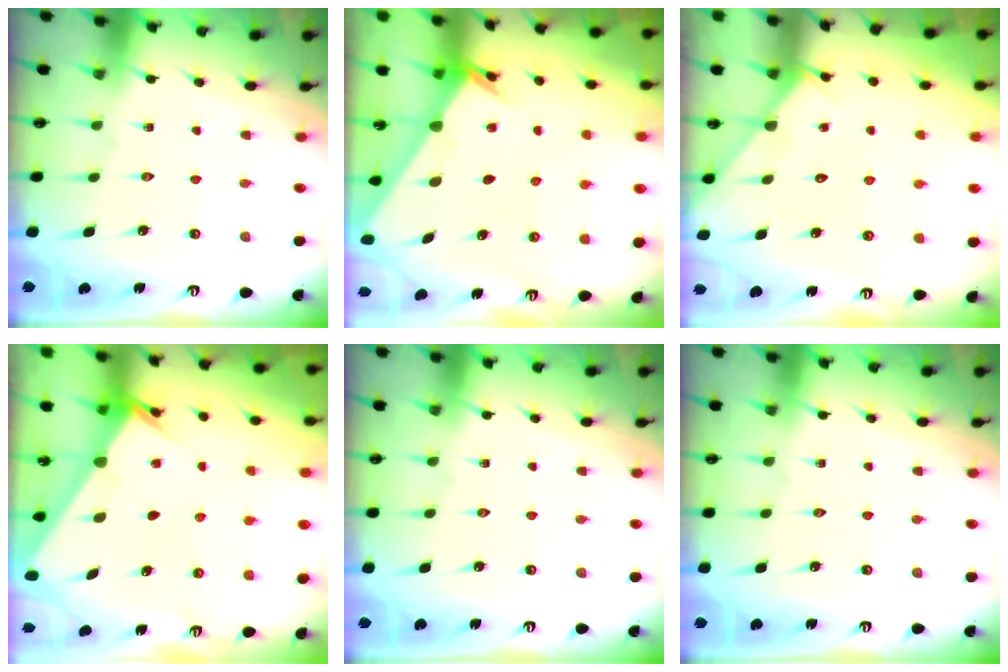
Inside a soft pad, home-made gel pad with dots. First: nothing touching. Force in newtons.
{"total": 2.4, "press": 2.4, "slide": 0.2}
{"total": 2.7, "press": 2.7, "slide": 0.3}
{"total": 2.1, "press": 2.1, "slide": 0.3}
{"total": 0.0}
{"total": 0.0}